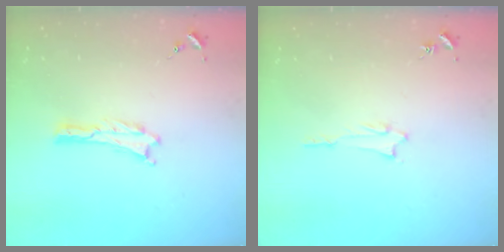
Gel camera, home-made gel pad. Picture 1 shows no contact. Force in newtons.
{"total": 1.2, "press": 1.2, "slide": 0.1}